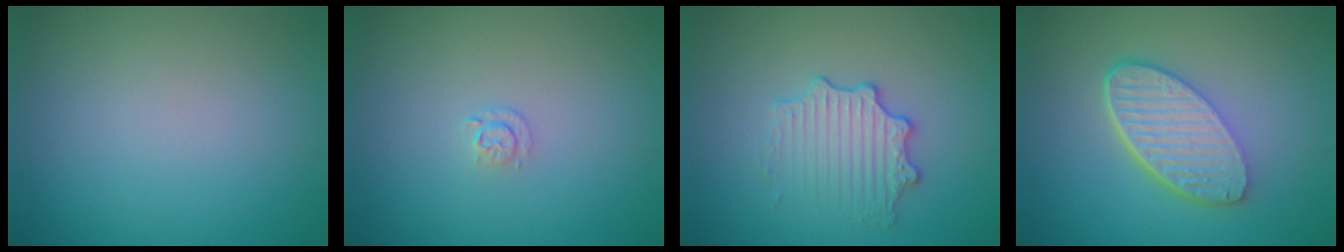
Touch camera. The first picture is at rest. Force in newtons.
{"total": 0.9, "press": 0.6, "slide": 0.6}
{"total": 3.0, "press": 2.7, "slide": 1.1}
{"total": 6.0, "press": 4.4, "slide": 4.1}